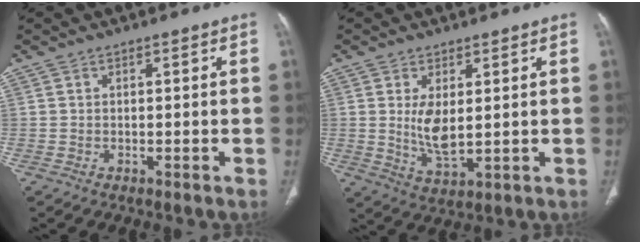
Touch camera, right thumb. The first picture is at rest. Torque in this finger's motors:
{"motor_torque": [-0.52, 0.91, 0.83, 0.53, 0.03]}